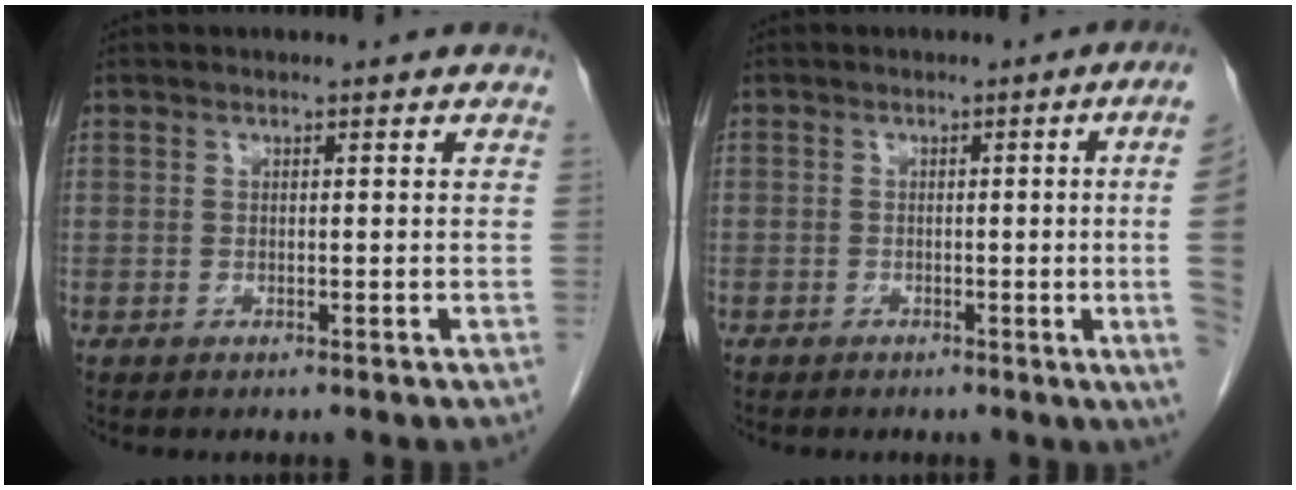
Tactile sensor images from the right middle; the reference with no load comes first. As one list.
[{"total": 7.8, "force": [-0.8, -2.2, 7.5], "torque": [-0.064, -0.010, -0.015]}]